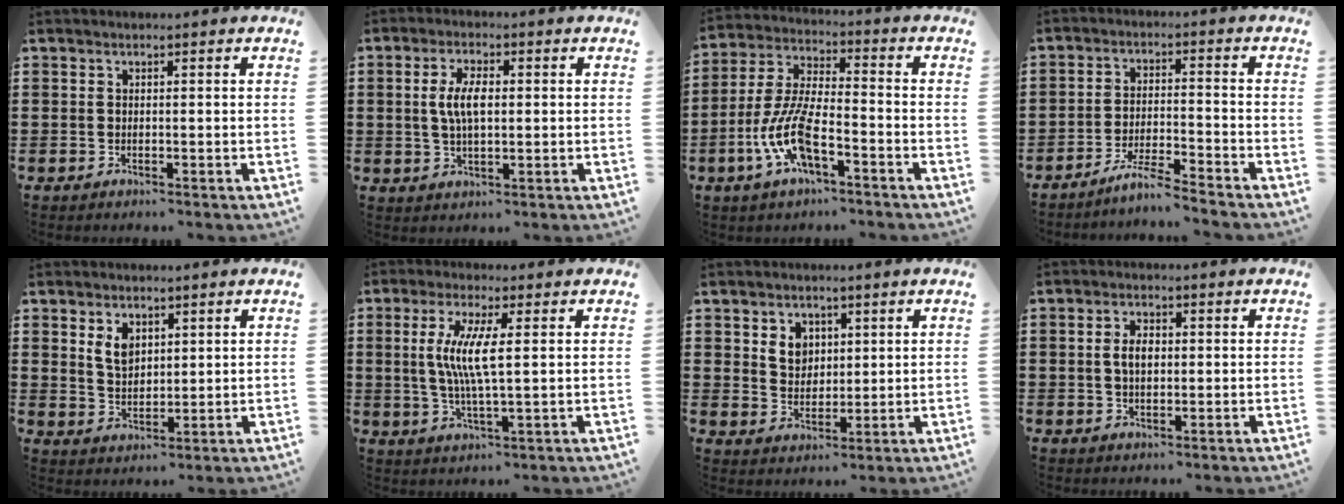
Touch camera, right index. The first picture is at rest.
{"total": 5.4, "force": [0.5, 2.2, 4.9], "torque": [-0.104, 0.006, 0.003]}
{"total": 9.5, "force": [-4.2, 3.0, 8.0], "torque": [-0.194, -0.011, -0.084]}
{"total": 5.0, "force": [-4.6, -0.5, 1.8], "torque": [-0.046, -0.010, -0.093]}
{"total": 4.0, "force": [2.0, 2.5, 2.3], "torque": [-0.055, 0.009, 0.036]}
{"total": 7.3, "force": [1.1, 1.0, 7.1], "torque": [-0.150, -0.009, 0.011]}
{"total": 4.3, "force": [2.0, 3.6, 1.4], "torque": [-0.035, 0.010, 0.036]}
{"total": 3.3, "force": [0.2, 1.8, 2.7], "torque": [-0.046, 0.005, 0.001]}